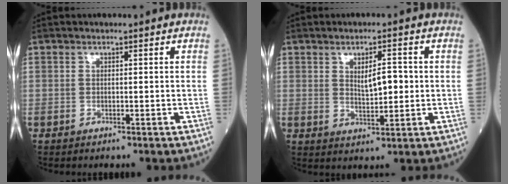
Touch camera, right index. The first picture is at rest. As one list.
[{"total": 4.7, "force": [0.7, 1.6, 4.4], "torque": [-0.075, 0.002, 0.016]}]